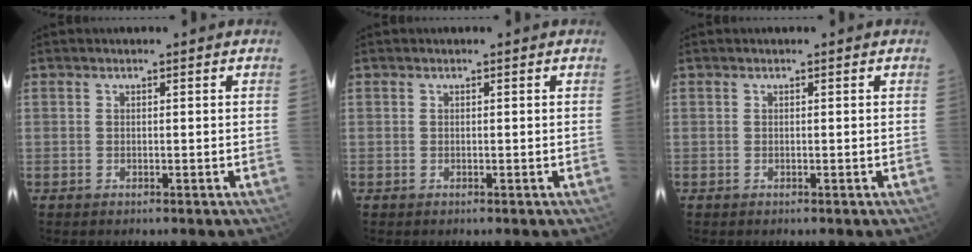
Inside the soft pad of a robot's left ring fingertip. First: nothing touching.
{"total": 0.0}
{"total": 0.0}